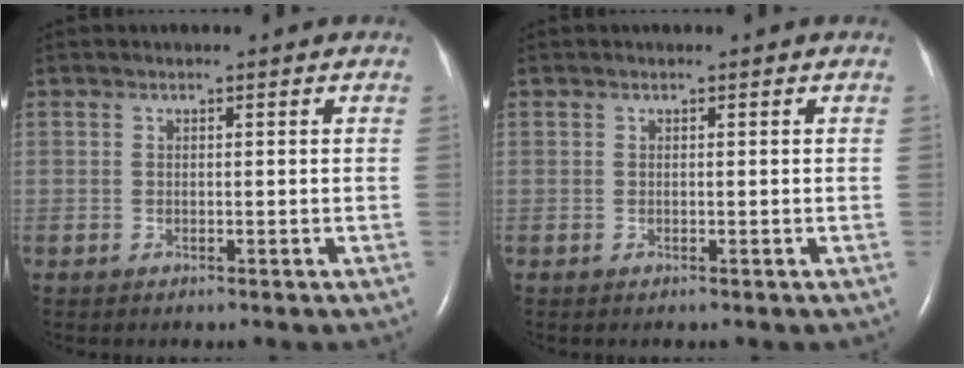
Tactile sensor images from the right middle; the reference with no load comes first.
{"total": 0.0}